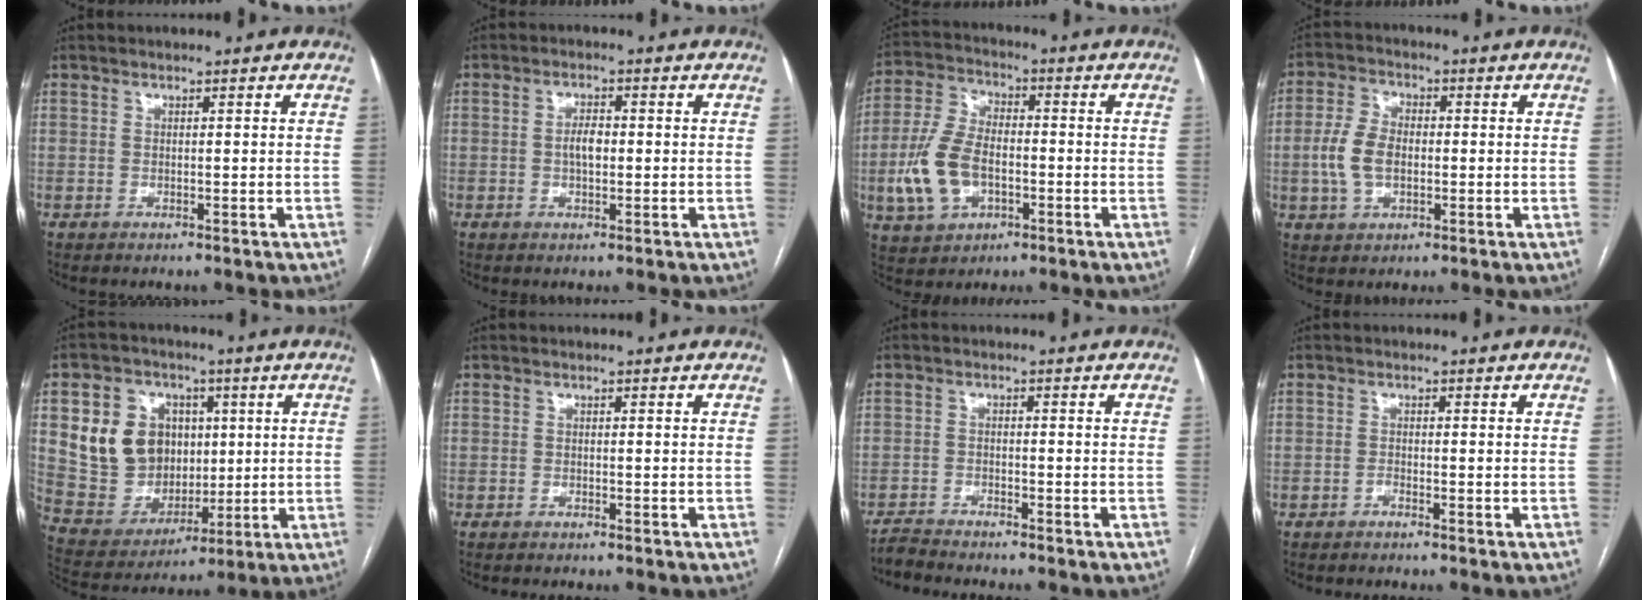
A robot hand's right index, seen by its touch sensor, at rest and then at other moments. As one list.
[{"total": 3.0, "force": [-0.1, 1.3, 2.7], "torque": [-0.049, 0.005, -0.002]}, {"total": 11.0, "force": [-2.7, 6.5, 8.4], "torque": [-0.198, 0.012, -0.046]}, {"total": 7.1, "force": [-0.7, 4.4, 5.5], "torque": [-0.134, 0.014, -0.012]}, {"total": 14.0, "force": [3.5, 11.7, 6.9], "torque": [-0.152, 0.037, 0.087]}, {"total": 1.3, "force": [-1.2, 0.1, 0.5], "torque": [-0.008, -0.002, -0.015]}, {"total": 3.5, "force": [-3.5, -0.4, 0.5], "torque": [-0.008, -0.015, -0.062]}, {"total": 0.9, "force": [-0.8, -0.2, 0.3], "torque": [-0.006, 0.002, -0.015]}]